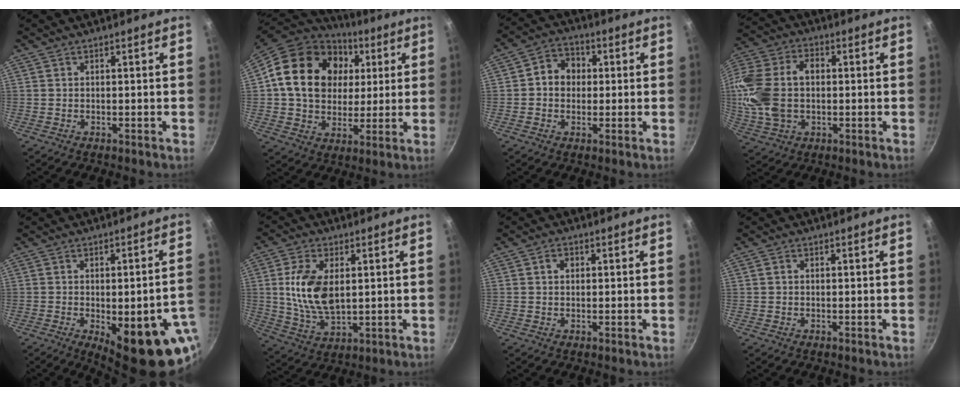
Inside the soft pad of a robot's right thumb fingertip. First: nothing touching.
{"total": 22.6, "force": [5.2, 17.5, 13.3], "torque": [-0.219, 0.013, 0.086]}
{"total": 6.9, "force": [0.6, 5.9, 3.5], "torque": [-0.026, 0.012, -0.005]}
{"total": 17.5, "force": [0.3, 12.0, 12.8], "torque": [-0.258, 0.026, 0.001]}
{"total": 19.1, "force": [-7.2, 6.2, 16.6], "torque": [-0.162, 0.006, -0.079]}
{"total": 12.3, "force": [1.8, 6.9, 10.0], "torque": [-0.187, -0.011, 0.039]}
{"total": 2.0, "force": [0.5, 1.6, 1.2], "torque": [-0.014, 0.003, 0.005]}
{"total": 0.7, "force": [0.1, 0.6, 0.3], "torque": [-0.005, 0.004, 0.001]}